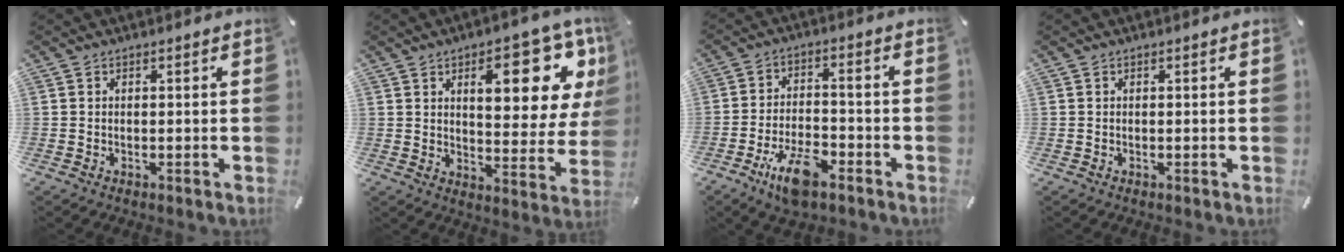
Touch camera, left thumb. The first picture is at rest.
{"total": 17.2, "force": [8.1, 7.3, 13.3], "torque": [-0.173, -0.036, 0.124]}
{"total": 10.3, "force": [-6.3, 4.2, 7.0], "torque": [-0.131, 0.029, -0.111]}
{"total": 0.0}